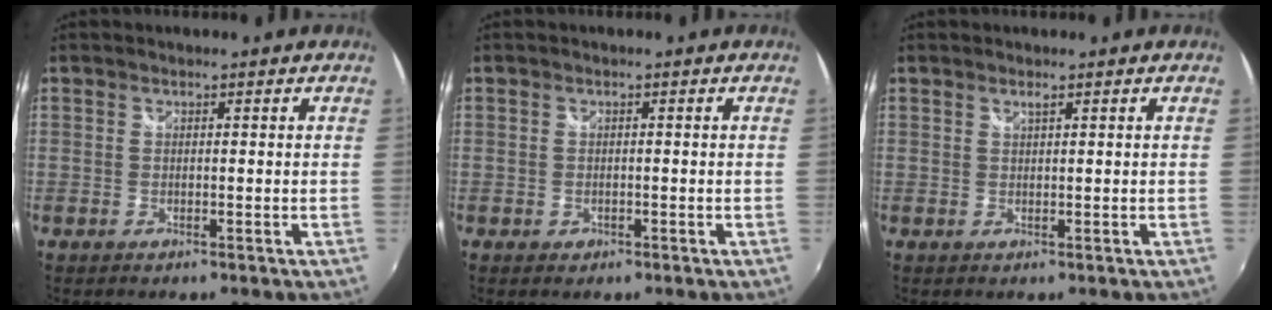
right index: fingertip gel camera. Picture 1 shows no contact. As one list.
[{"total": 1.3, "force": [-0.6, 1.1, 0.3], "torque": [-0.007, -0.003, -0.009]}, {"total": 0.7, "force": [0.5, 0.0, 0.4], "torque": [-0.006, 0.001, 0.009]}]